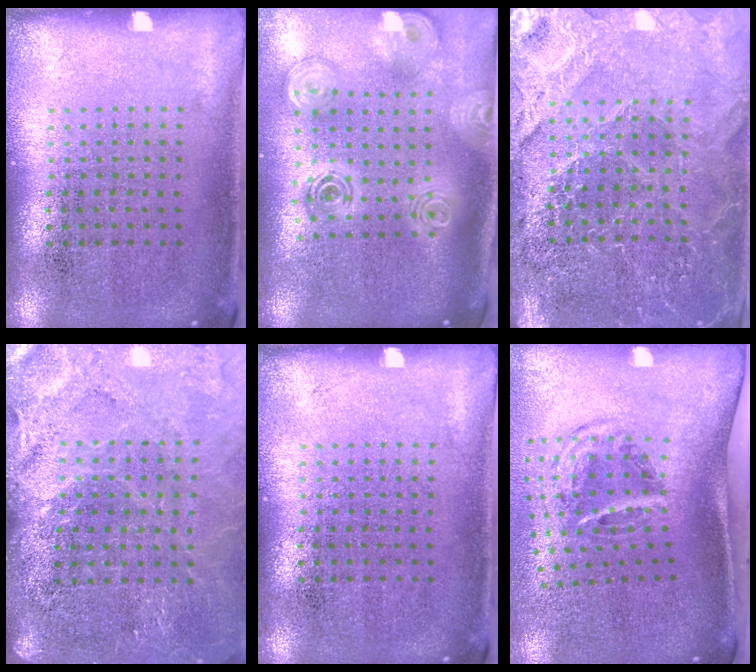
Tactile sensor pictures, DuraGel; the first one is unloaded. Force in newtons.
{"total": 2.6, "press": 1.9, "slide": 1.8}
{"total": 4.1, "press": 3.8, "slide": 1.3}
{"total": 3.7, "press": 3.1, "slide": 2.0}
{"total": 0.0}
{"total": 2.1, "press": 1.2, "slide": 1.7}